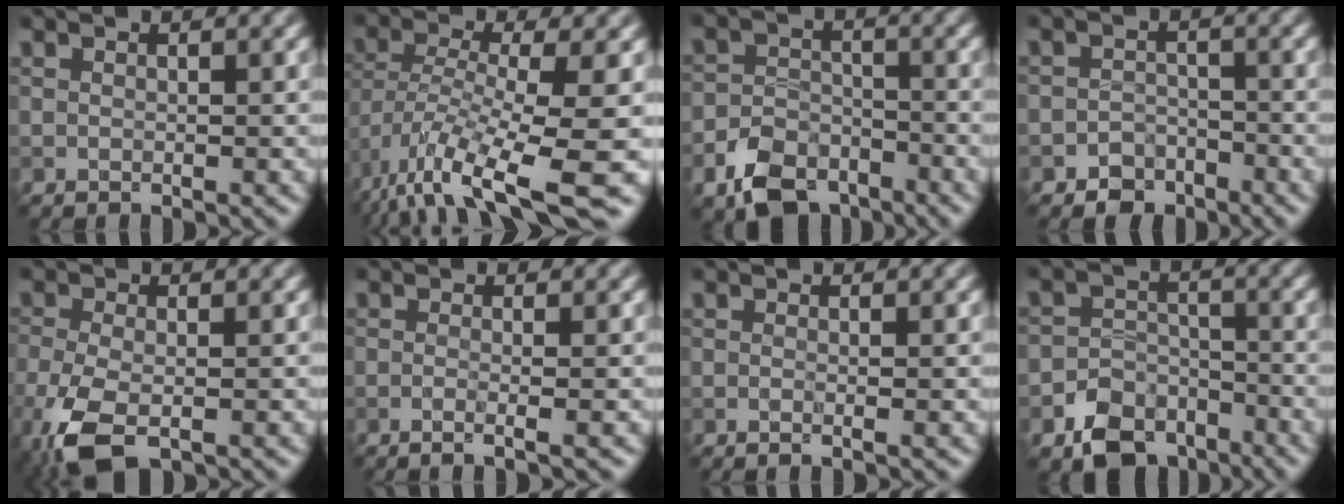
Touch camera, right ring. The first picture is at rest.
{"total": 10.9, "force": [-5.6, 3.2, 8.8], "torque": [-0.165, -0.020, -0.097]}
{"total": 5.6, "force": [-3.8, 3.5, 2.3], "torque": [-0.042, -0.007, -0.071]}
{"total": 2.4, "force": [-1.8, 1.7, 0.3], "torque": [0.010, 0.005, -0.036]}
{"total": 5.8, "force": [-3.3, 2.6, 4.1], "torque": [-0.103, -0.017, -0.070]}
{"total": 2.4, "force": [-0.4, 1.1, 2.1], "torque": [-0.005, 0.000, -0.029]}
{"total": 1.0, "force": [-0.1, 0.4, 0.9], "torque": [-0.006, -0.009, -0.012]}
{"total": 5.6, "force": [-3.7, 3.8, 2.0], "torque": [-0.026, -0.007, -0.063]}